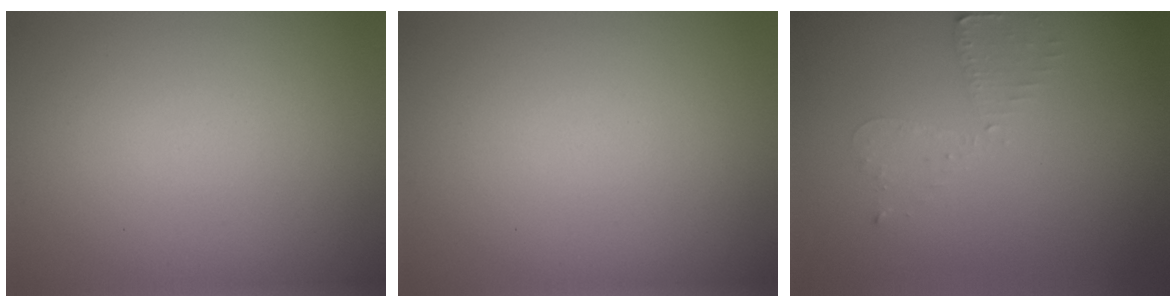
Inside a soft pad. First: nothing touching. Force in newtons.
{"total": 0.0}
{"total": 1.9, "press": 1.9, "slide": 0.4}